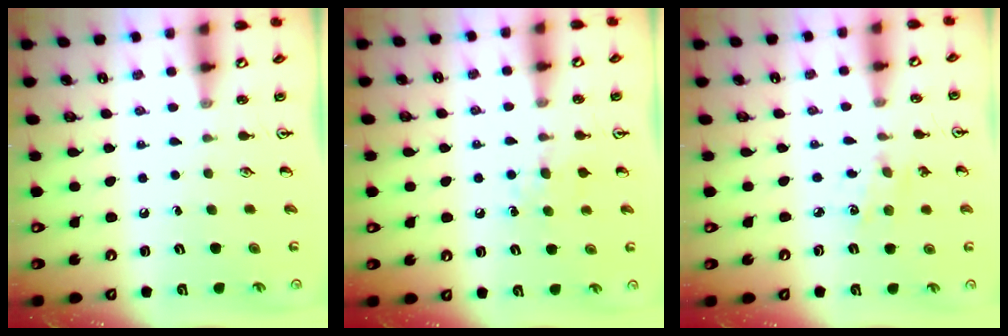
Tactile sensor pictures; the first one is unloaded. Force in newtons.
{"total": 6.5, "press": 6.4, "slide": 0.7}
{"total": 1.8, "press": 1.8, "slide": 0.3}